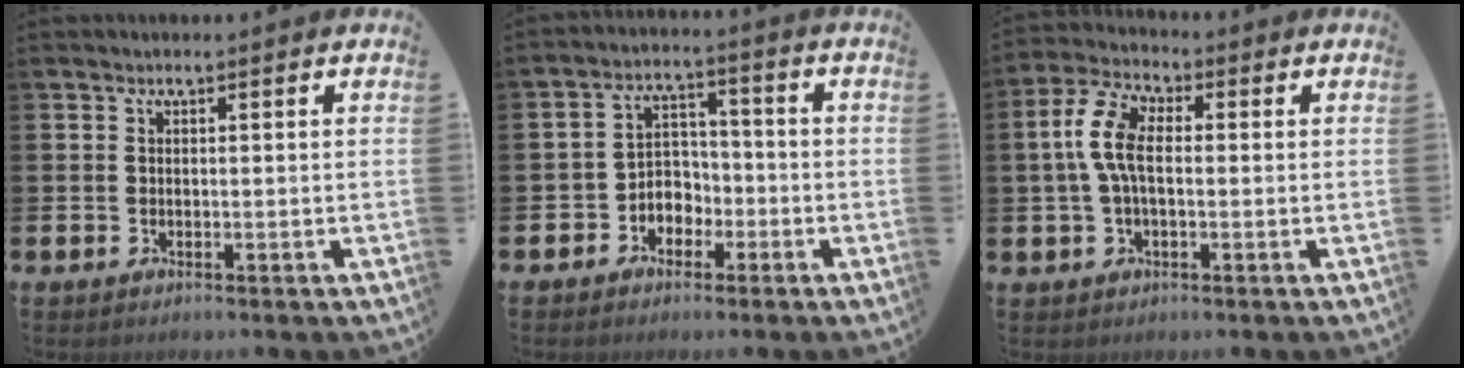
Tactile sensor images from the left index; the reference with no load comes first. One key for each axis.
{"total": 3.6, "fx": -1.7, "fy": 3.1, "fz": 0.9, "tx": -0.035, "ty": 0.006, "tz": -0.040}
{"total": 7.3, "fx": 0.9, "fy": 3.8, "fz": 6.2, "tx": -0.145, "ty": 0.009, "tz": 0.012}